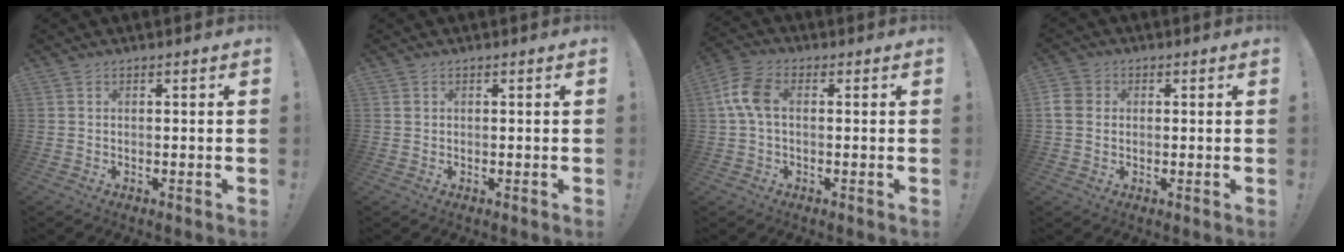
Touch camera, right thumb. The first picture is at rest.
{"total": 0.7, "force": [0.3, 0.7, 0.1], "torque": [-0.002, 0.002, 0.006]}
{"total": 8.2, "force": [0.8, 5.0, 6.5], "torque": [-0.143, 0.016, 0.020]}
{"total": 5.4, "force": [0.1, 4.8, 2.5], "torque": [-0.060, 0.012, 0.004]}